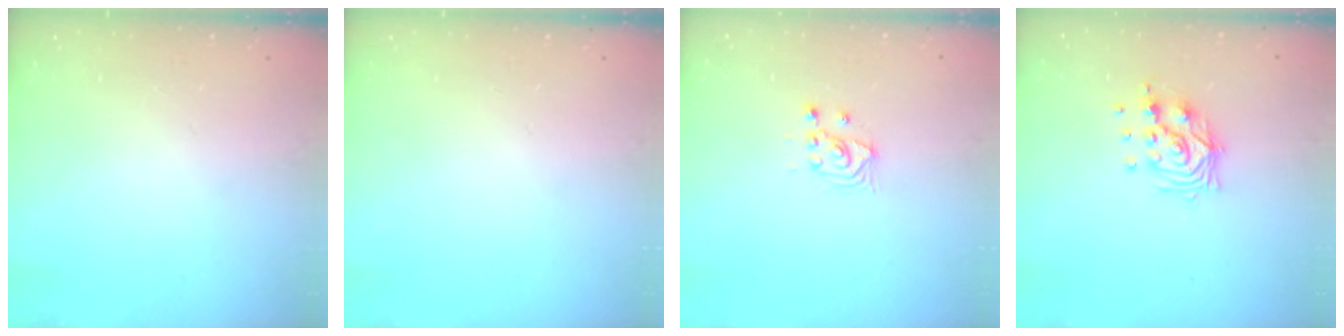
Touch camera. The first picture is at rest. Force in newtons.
{"total": 0.0}
{"total": 3.8, "press": 3.8, "slide": 0.4}
{"total": 11.1, "press": 11.1, "slide": 0.9}